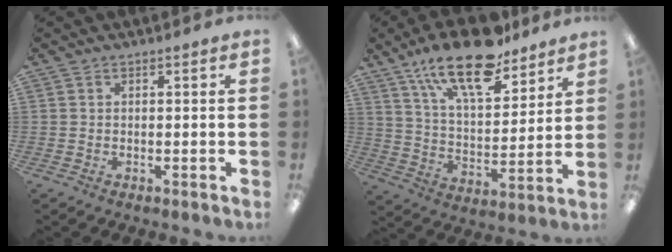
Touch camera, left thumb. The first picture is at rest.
{"total": 19.2, "force": [14.2, 7.4, 10.6], "torque": [-0.185, -0.073, 0.245]}